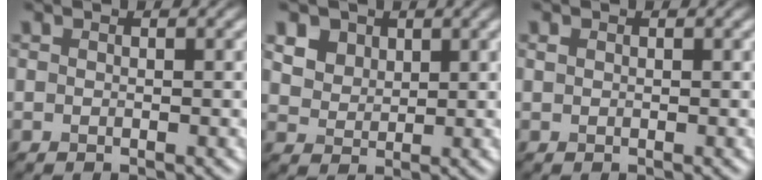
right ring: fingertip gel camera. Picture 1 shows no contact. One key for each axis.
{"total": 3.6, "fx": 2.6, "fy": 2.3, "fz": 0.9, "tx": -0.071, "ty": 0.008, "tz": 0.076}
{"total": 0.6, "fx": -0.1, "fy": -0.4, "fz": -0.4, "tx": -0.006, "ty": -0.001, "tz": 0.012}